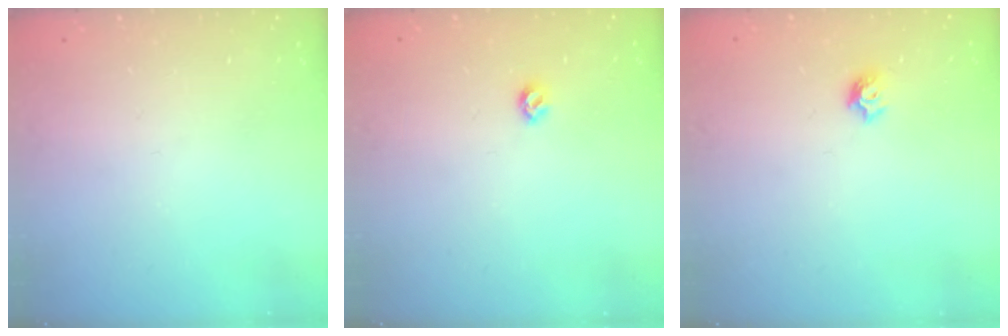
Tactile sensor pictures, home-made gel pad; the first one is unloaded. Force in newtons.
{"total": 5.3, "press": 5.3, "slide": 0.7}
{"total": 5.1, "press": 5.1, "slide": 0.6}